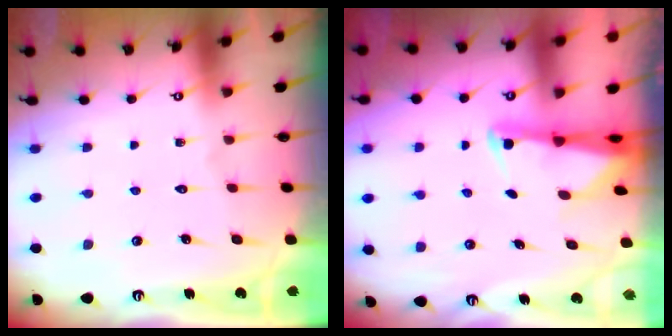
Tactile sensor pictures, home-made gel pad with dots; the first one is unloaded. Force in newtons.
{"total": 2.6, "press": 2.6, "slide": 0.5}